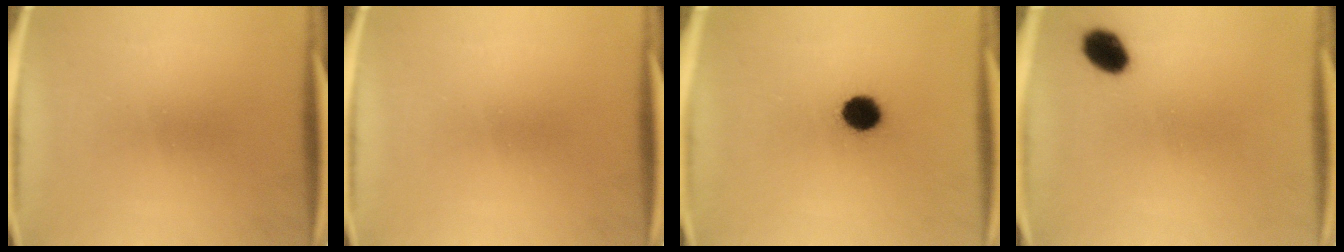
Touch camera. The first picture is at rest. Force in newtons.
{"total": 0.0}
{"total": 7.5}
{"total": 5.5}